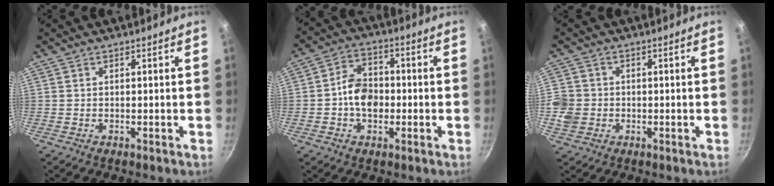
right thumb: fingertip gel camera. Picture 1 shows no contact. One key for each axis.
{"total": 8.4, "fx": -1.2, "fy": 6.1, "fz": 5.7, "tx": -0.076, "ty": 0.021, "tz": -0.031}
{"total": 5.7, "fx": -0.9, "fy": 5.2, "fz": 2.3, "tx": -0.040, "ty": 0.009, "tz": -0.017}